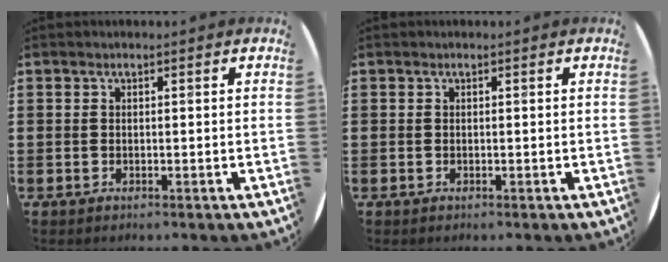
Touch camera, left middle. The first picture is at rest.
{"total": 0.0}